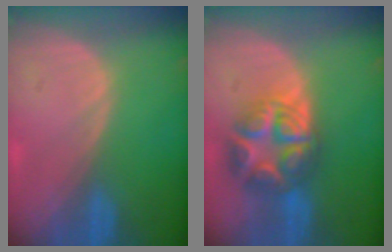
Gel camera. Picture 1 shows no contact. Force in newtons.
{"total": 8.7, "press": 8.7, "slide": 0.5}